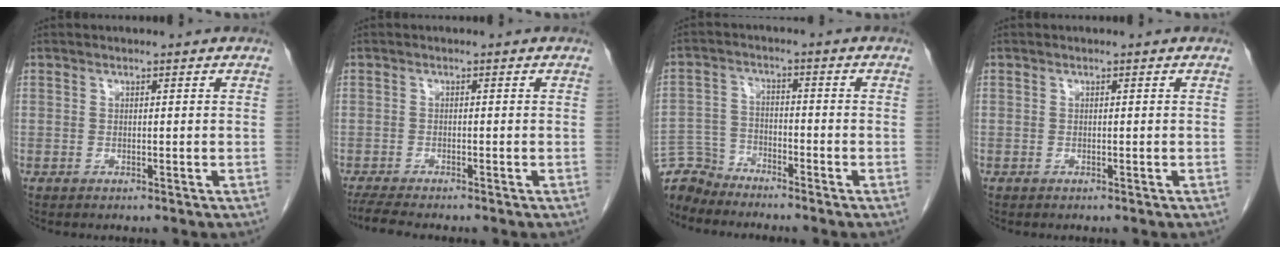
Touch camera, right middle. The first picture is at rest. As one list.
[{"total": 4.4, "force": [-3.9, 0.1, 2.1], "torque": [-0.041, -0.016, -0.066]}, {"total": 5.9, "force": [-5.7, 0.9, -1.0], "torque": [0.018, 0.004, -0.112]}, {"total": 0.0}]